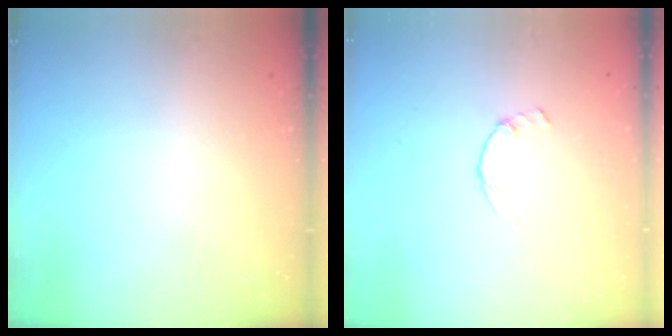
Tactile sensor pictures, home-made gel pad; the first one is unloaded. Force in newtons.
{"total": 0.8, "press": 0.7, "slide": 0.2}